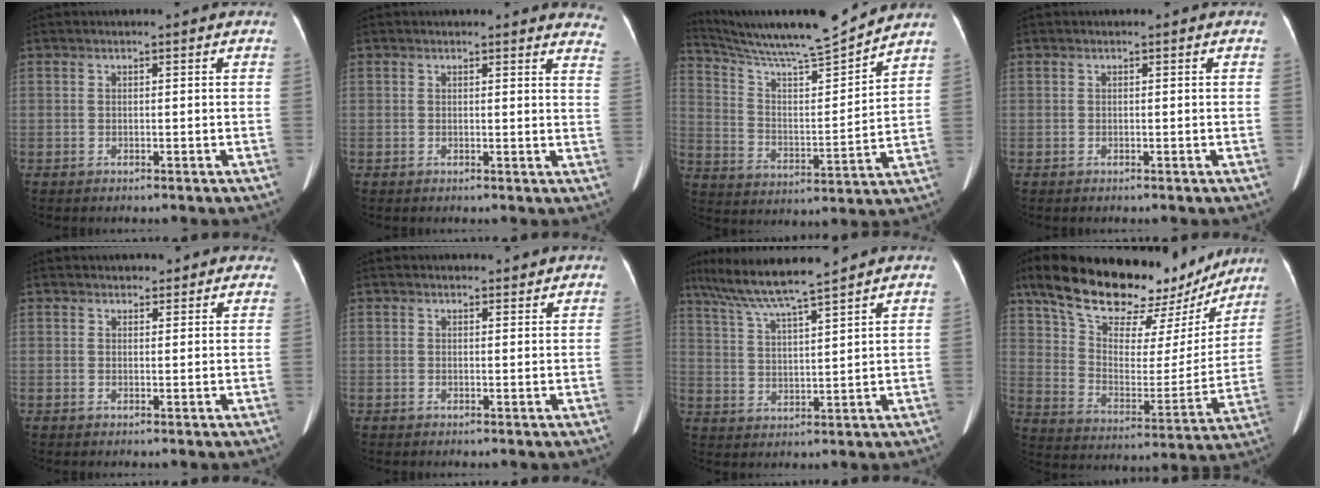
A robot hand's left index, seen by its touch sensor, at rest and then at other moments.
{"total": 8.8, "force": [8.6, 1.1, 1.4], "torque": [0.020, -0.062, 0.058]}
{"total": 14.9, "force": [14.0, -1.0, 5.2], "torque": [-0.100, -0.022, 0.234]}
{"total": 0.0}
{"total": 5.7, "force": [5.1, 2.3, 1.1], "torque": [0.010, 0.007, 0.049]}
{"total": 2.9, "force": [2.7, 0.7, 0.5], "torque": [-0.003, -0.005, 0.033]}
{"total": 11.4, "force": [9.6, -0.8, 6.1], "torque": [-0.112, 0.016, 0.167]}
{"total": 26.3, "force": [21.1, 9.6, 12.5], "torque": [-0.202, 0.009, 0.305]}